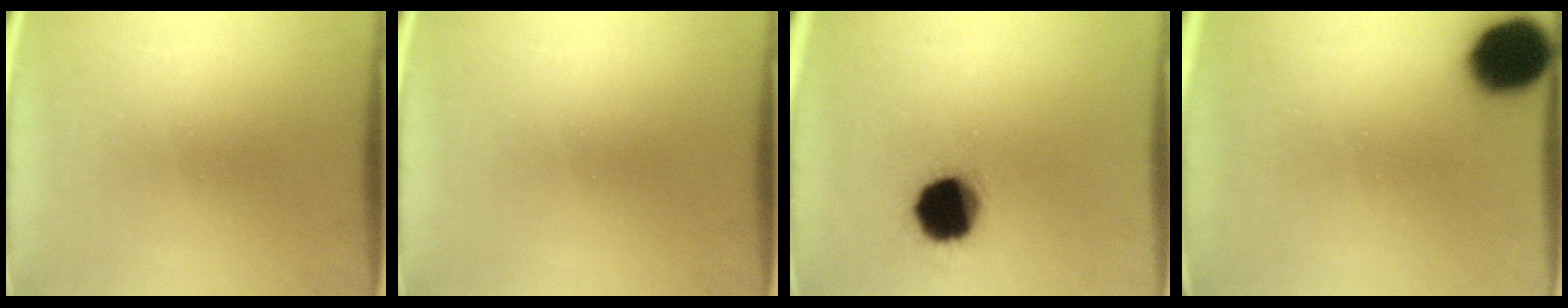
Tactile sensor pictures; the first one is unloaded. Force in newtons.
{"total": 0.0}
{"total": 14.2}
{"total": 13.4}